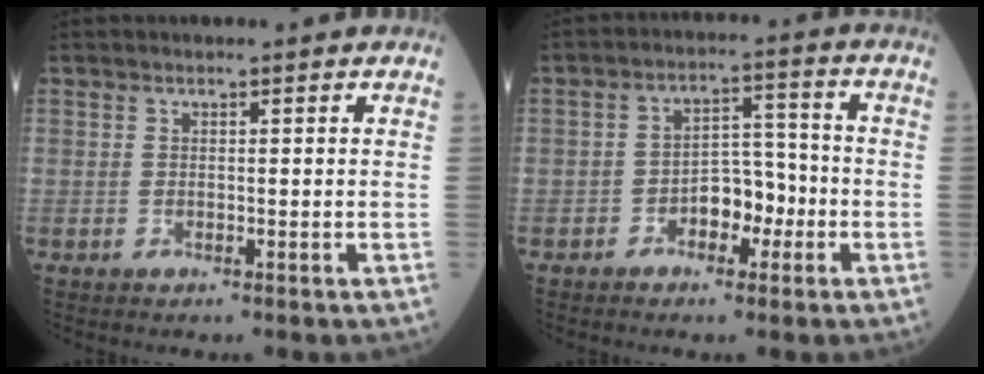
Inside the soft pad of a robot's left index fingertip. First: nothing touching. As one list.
[{"total": 5.8, "force": [-2.6, 3.1, 4.1], "torque": [-0.063, 0.016, -0.048]}]